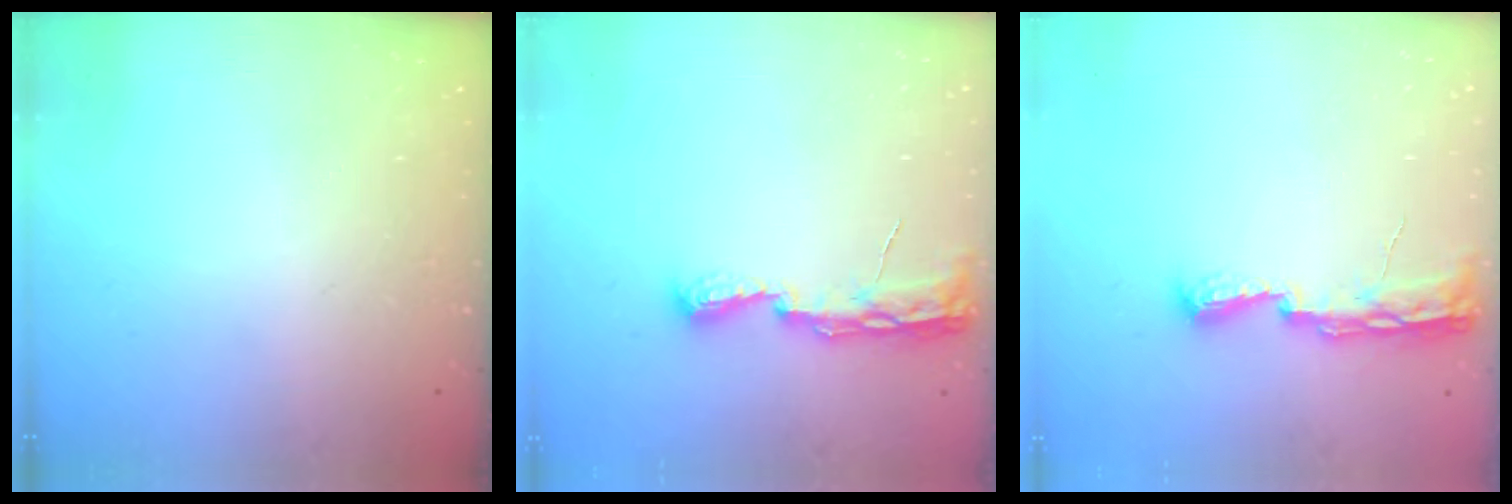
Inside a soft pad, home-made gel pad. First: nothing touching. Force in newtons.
{"total": 8.2, "press": 8.2, "slide": 1.0}
{"total": 10.2, "press": 8.9, "slide": 5.1}